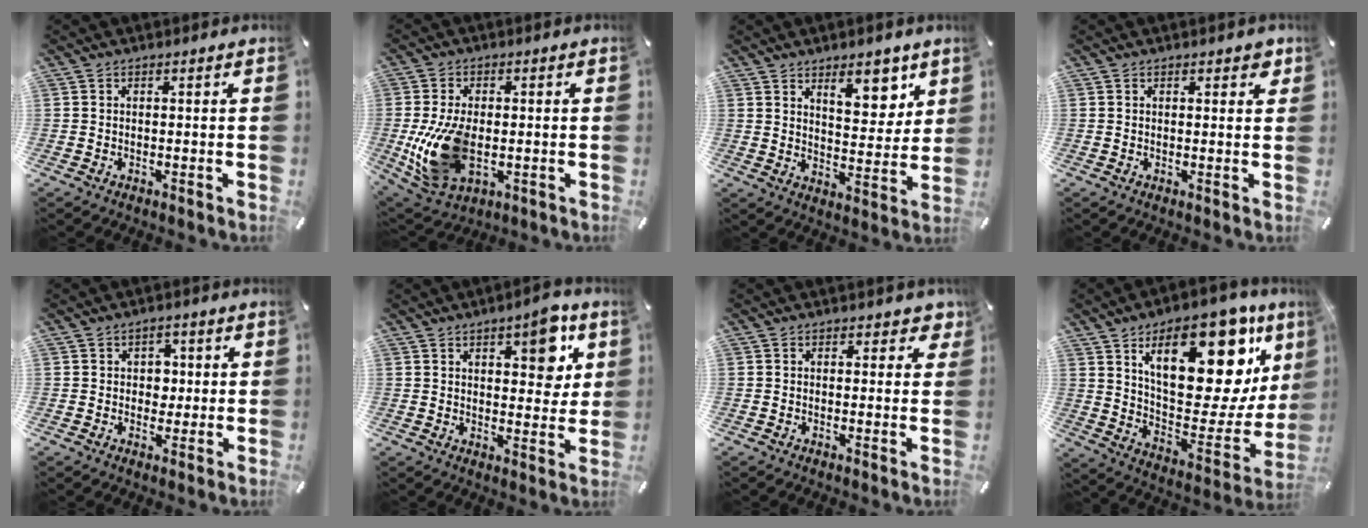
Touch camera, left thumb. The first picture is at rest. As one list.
[{"total": 14.7, "force": [-1.9, 9.1, 11.4], "torque": [-0.252, -0.015, -0.033]}, {"total": 9.4, "force": [6.3, 4.5, 5.3], "torque": [-0.054, -0.041, 0.102]}, {"total": 1.8, "force": [1.1, 1.0, 1.1], "torque": [-0.008, -0.001, 0.015]}, {"total": 3.8, "force": [0.3, 3.4, 1.7], "torque": [-0.015, -0.001, -0.004]}, {"total": 9.2, "force": [4.7, 4.5, 6.5], "torque": [-0.062, -0.027, 0.071]}, {"total": 2.2, "force": [1.1, 1.5, 1.2], "torque": [-0.002, -0.002, 0.014]}, {"total": 27.6, "force": [13.6, 12.9, 20.3], "torque": [-0.289, -0.084, 0.230]}]